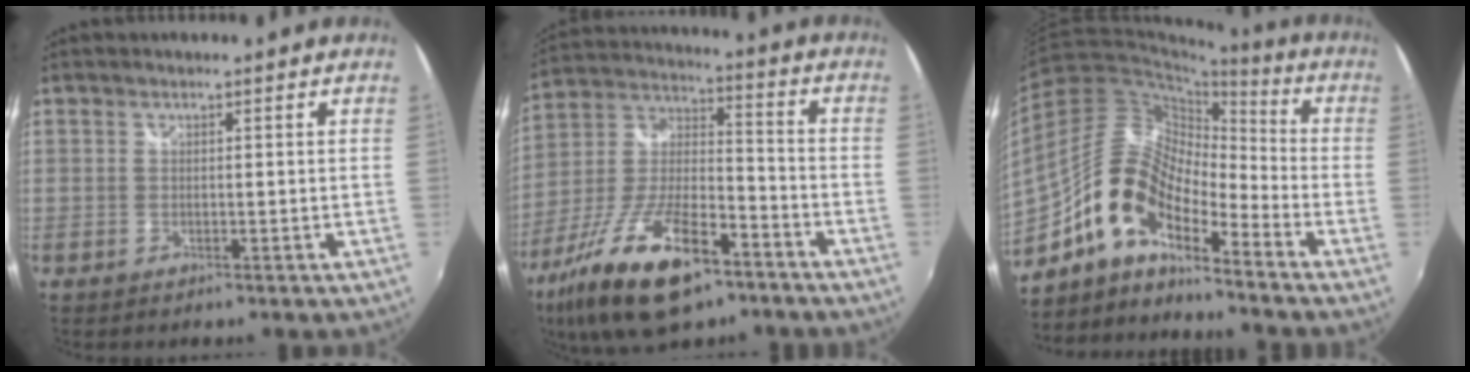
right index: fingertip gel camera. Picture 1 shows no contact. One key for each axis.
{"total": 21.3, "fx": -12.6, "fy": 8.0, "fz": 15.3, "tx": -0.312, "ty": -0.029, "tz": -0.225}
{"total": 13.2, "fx": -8.0, "fy": 5.1, "fz": 9.1, "tx": -0.170, "ty": 0.021, "tz": -0.167}